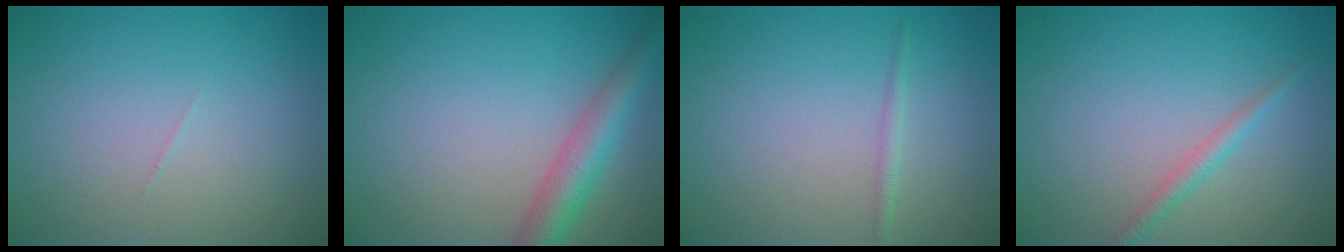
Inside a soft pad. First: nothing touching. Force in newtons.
{"total": 4.2, "press": 4.2, "slide": 0.2}
{"total": 0.8, "press": 0.8, "slide": 0.1}
{"total": 1.4, "press": 1.4, "slide": 0.1}